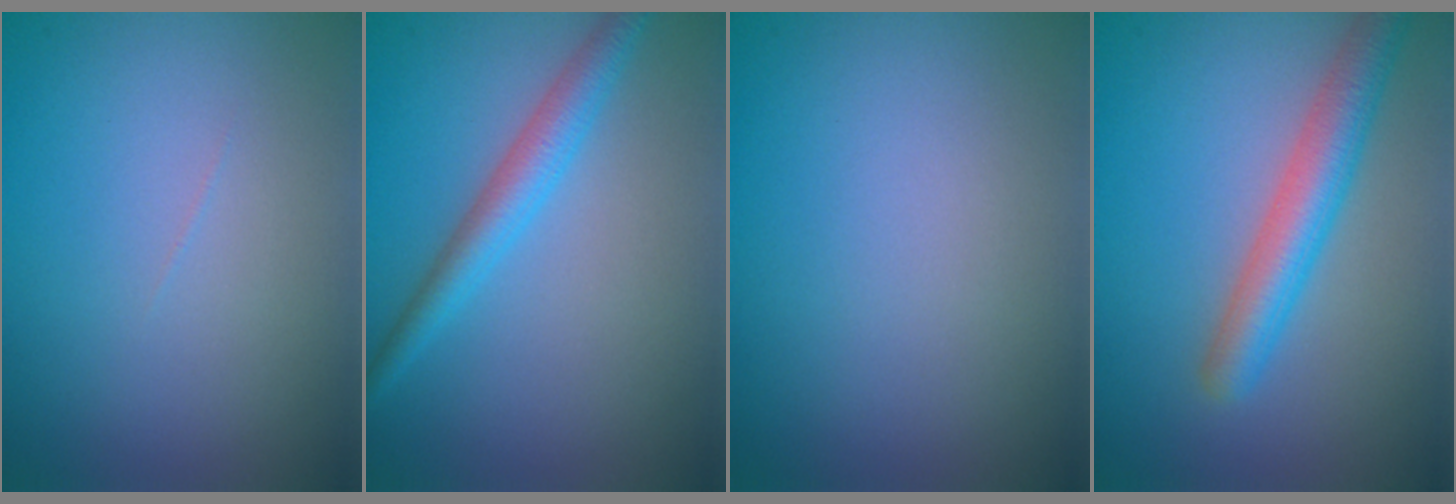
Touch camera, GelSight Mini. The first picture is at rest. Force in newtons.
{"total": 2.9, "press": 2.9, "slide": 0.1}
{"total": 0.0}
{"total": 4.5, "press": 4.5, "slide": 0.2}